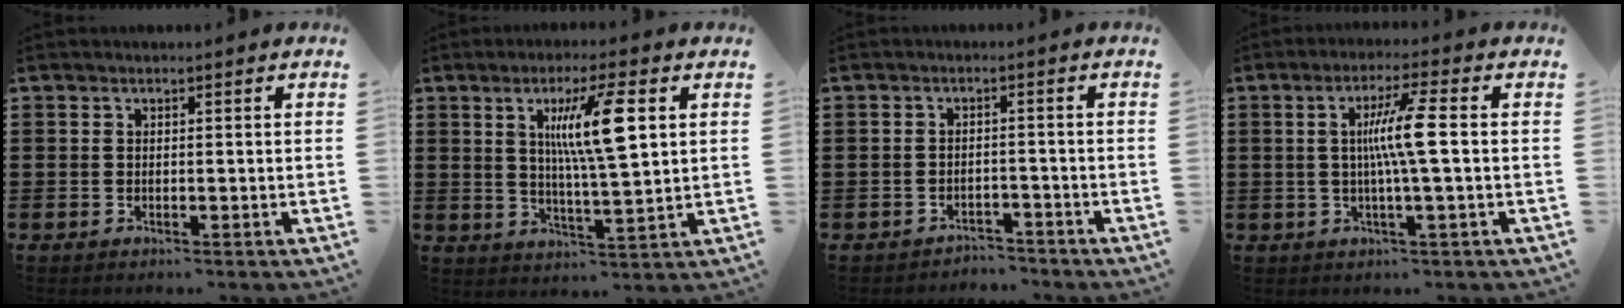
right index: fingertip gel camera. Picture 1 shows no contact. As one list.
[{"total": 9.9, "force": [3.2, 1.6, 9.3], "torque": [-0.175, 0.003, 0.048]}, {"total": 2.4, "force": [-2.4, 0.4, -0.3], "torque": [-0.004, 0.003, -0.054]}, {"total": 7.1, "force": [0.3, -0.2, 7.0], "torque": [-0.131, -0.002, -0.003]}]